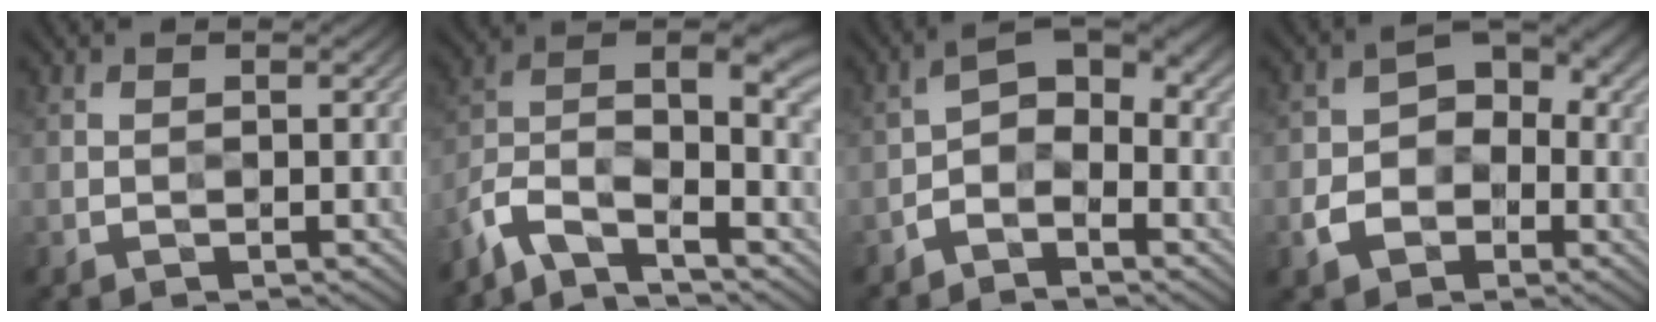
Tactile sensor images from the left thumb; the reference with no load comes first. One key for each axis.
{"total": 8.6, "fx": -4.2, "fy": 3.2, "fz": 6.9, "tx": -0.122, "ty": -0.003, "tz": -0.104}
{"total": 3.6, "fx": -2.2, "fy": 1.9, "fz": 2.3, "tx": -0.035, "ty": 0.008, "tz": -0.054}
{"total": 5.7, "fx": -1.8, "fy": 4.4, "fz": 3.1, "tx": -0.045, "ty": -0.007, "tz": -0.041}